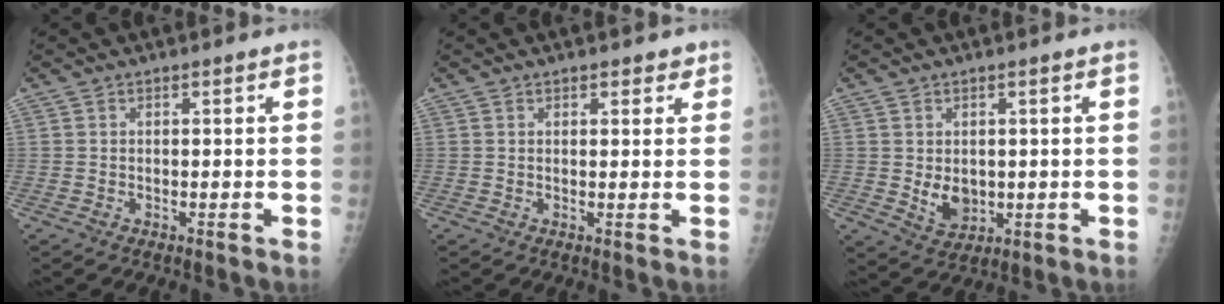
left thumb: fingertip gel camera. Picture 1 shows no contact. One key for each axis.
{"total": 2.1, "fx": 1.5, "fy": 1.2, "fz": 0.9, "tx": 0.009, "ty": -0.006, "tz": 0.014}
{"total": 5.1, "fx": 0.1, "fy": 3.9, "fz": 3.3, "tx": -0.035, "ty": -0.011, "tz": 0.018}